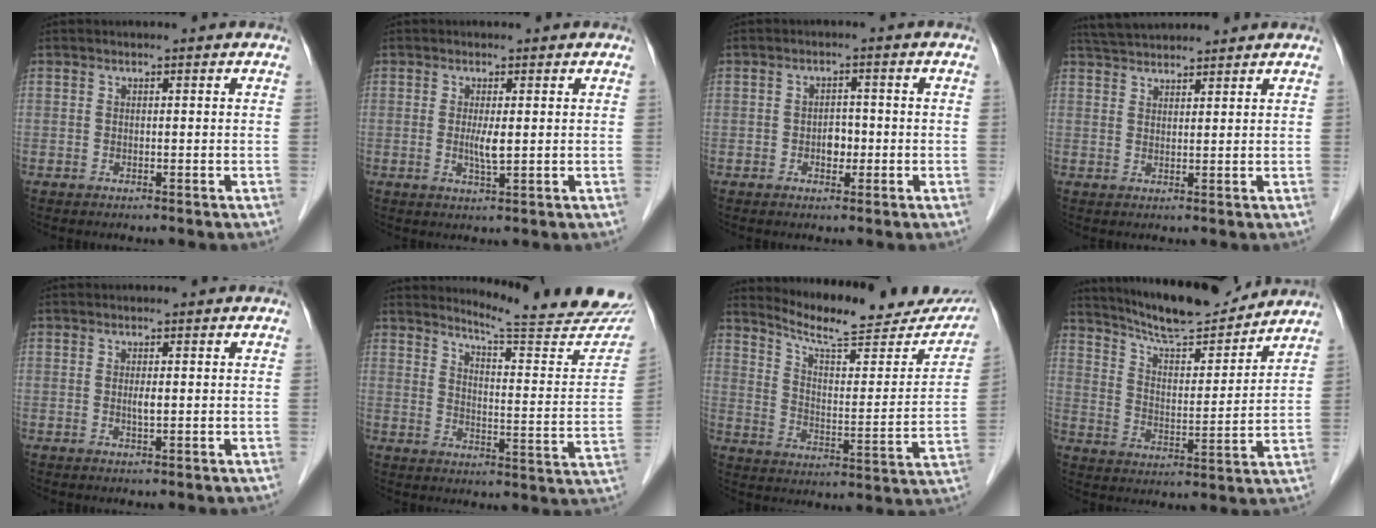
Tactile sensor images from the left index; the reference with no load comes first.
{"total": 2.4, "force": [-0.3, 0.2, 2.4], "torque": [-0.051, -0.011, -0.004]}
{"total": 2.5, "force": [-1.2, 1.5, 1.6], "torque": [-0.021, 0.001, -0.018]}
{"total": 6.0, "force": [5.7, 0.8, 1.8], "torque": [-0.036, 0.033, 0.097]}
{"total": 1.1, "force": [-0.3, 0.1, 1.0], "torque": [-0.021, -0.007, -0.006]}
{"total": 19.0, "force": [18.0, 0.7, 6.0], "torque": [-0.080, -0.113, 0.211]}
{"total": 20.4, "force": [18.8, 3.4, 7.3], "torque": [-0.101, -0.053, 0.247]}
{"total": 14.6, "force": [13.5, 1.7, 5.3], "torque": [-0.093, -0.001, 0.216]}